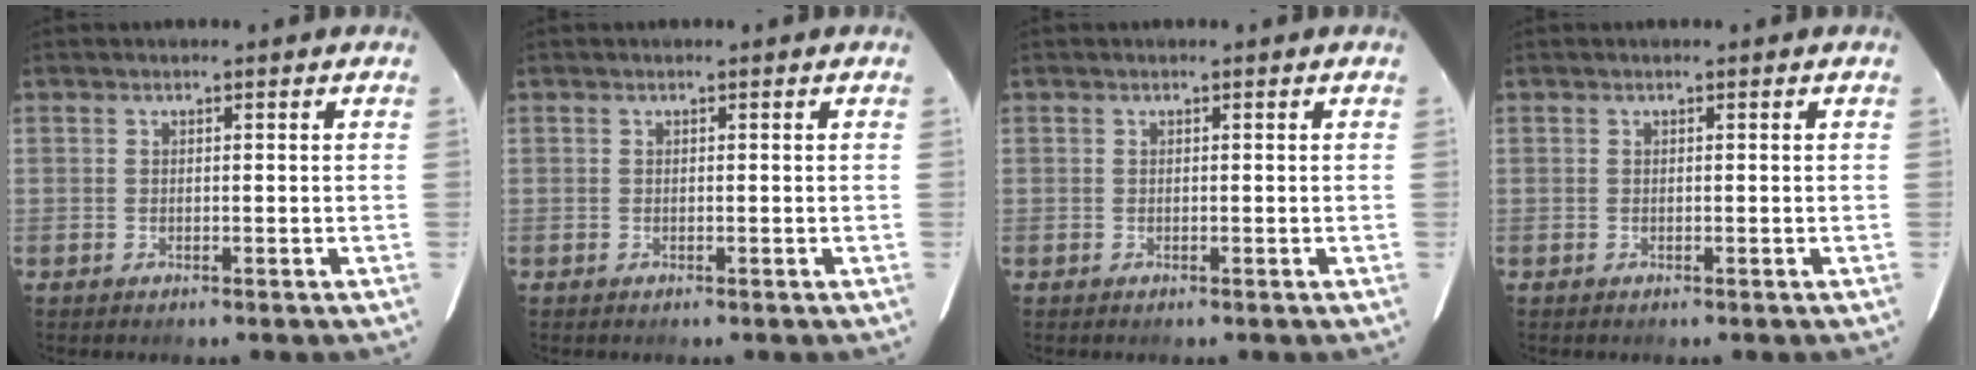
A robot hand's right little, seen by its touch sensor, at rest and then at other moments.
{"total": 0.0}
{"total": 0.0}
{"total": 0.0}